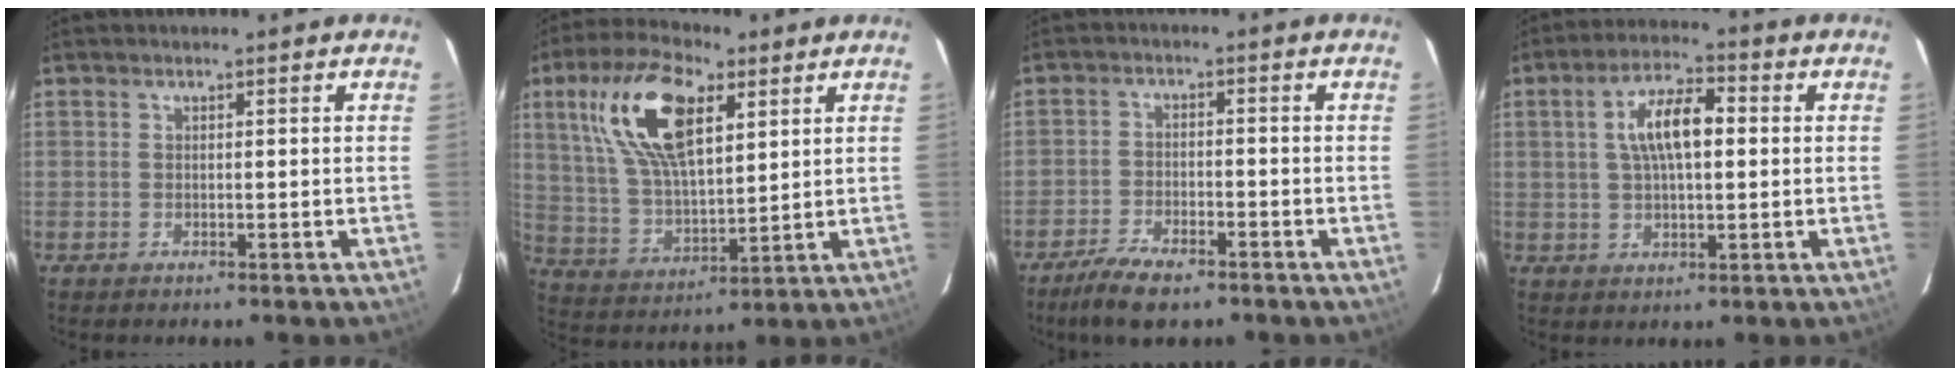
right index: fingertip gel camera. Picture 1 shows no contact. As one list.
[{"total": 17.1, "force": [7.3, 7.4, 13.6], "torque": [-0.262, 0.020, 0.146]}, {"total": 8.4, "force": [-6.4, 2.7, 4.7], "torque": [-0.117, -0.014, -0.115]}, {"total": 9.0, "force": [1.5, 3.7, 8.1], "torque": [-0.148, 0.018, 0.026]}]